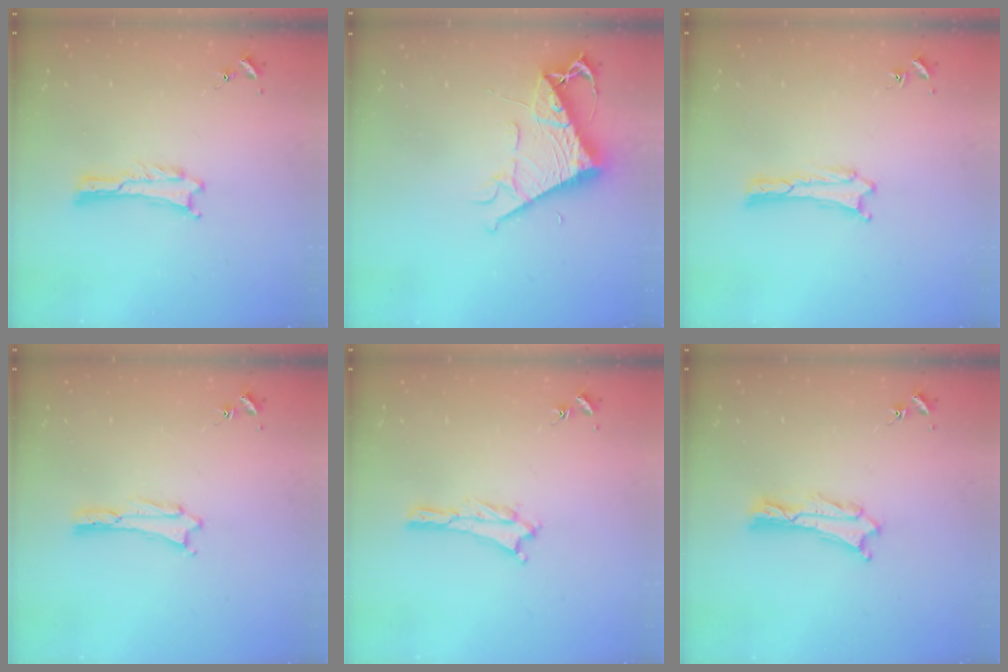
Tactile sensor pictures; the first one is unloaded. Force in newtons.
{"total": 9.6, "press": 9.6, "slide": 0.9}
{"total": 0.0}
{"total": 1.1, "press": 1.1, "slide": 0.1}
{"total": 1.2, "press": 1.1, "slide": 0.2}
{"total": 1.2, "press": 1.2, "slide": 0.2}